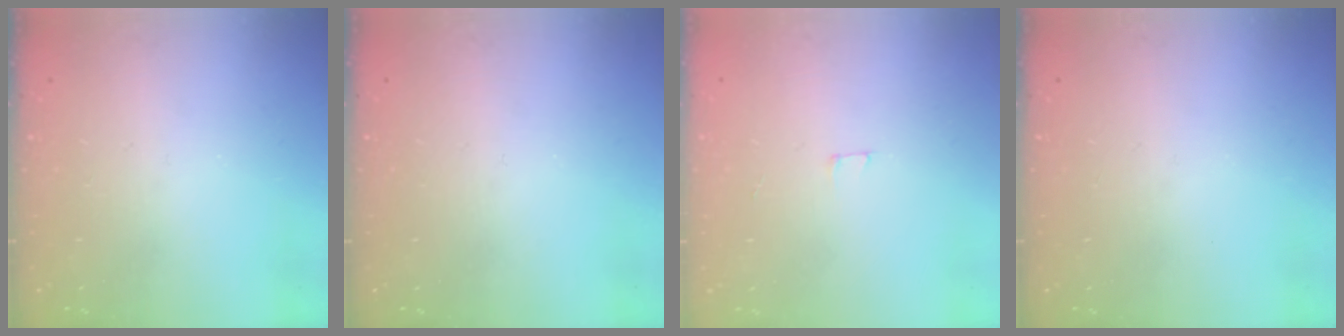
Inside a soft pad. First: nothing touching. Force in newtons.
{"total": 0.0}
{"total": 1.8, "press": 1.8, "slide": 0.1}
{"total": 0.0}